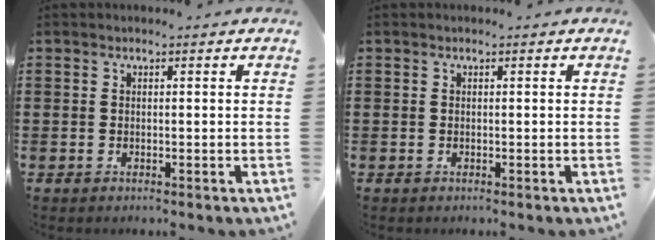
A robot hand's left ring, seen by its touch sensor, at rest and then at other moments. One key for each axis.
{"total": 0.0}